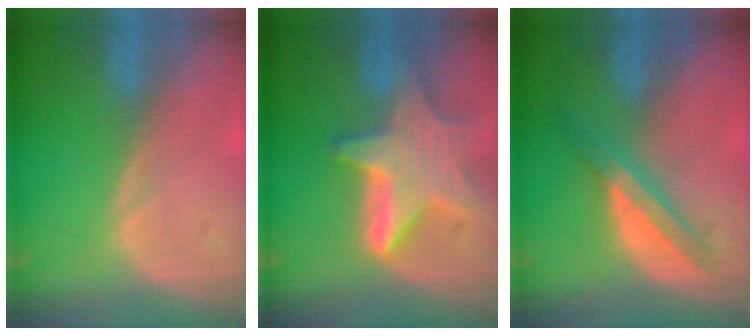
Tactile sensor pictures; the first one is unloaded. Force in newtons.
{"total": 9.5, "press": 9.5, "slide": 0.6}
{"total": 5.4, "press": 5.3, "slide": 0.8}